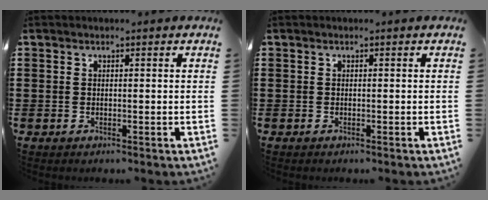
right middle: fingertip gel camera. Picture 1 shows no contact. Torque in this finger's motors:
{"motor_torque": [-0.03, -0.07, 0.01, -0.01]}